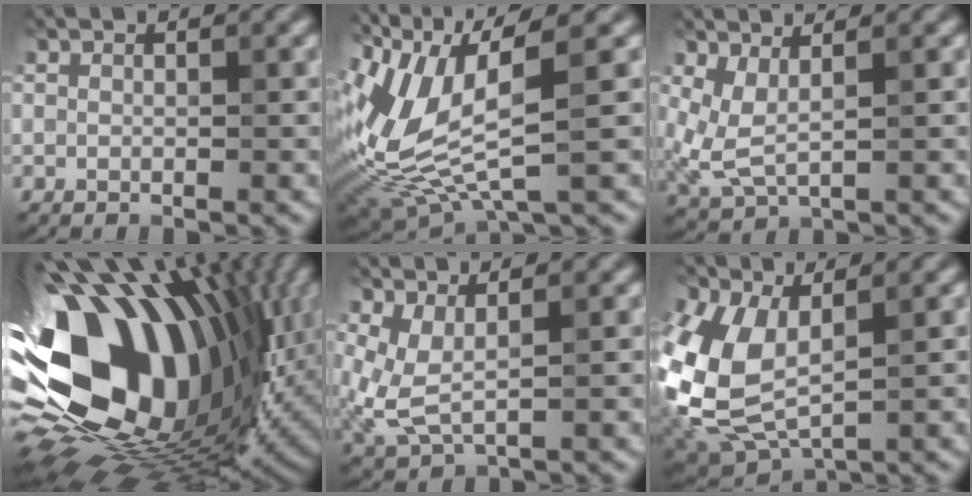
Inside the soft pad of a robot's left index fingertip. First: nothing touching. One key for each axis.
{"total": 7.9, "fx": 1.9, "fy": 2.7, "fz": 7.2, "tx": -0.165, "ty": -0.013, "tz": 0.041}
{"total": 2.9, "fx": 1.1, "fy": 1.2, "fz": 2.5, "tx": -0.064, "ty": -0.009, "tz": 0.025}
{"total": 19.6, "fx": 1.9, "fy": 13.1, "fz": 14.4, "tx": -0.286, "ty": -0.056, "tz": 0.054}
{"total": 3.3, "fx": 0.9, "fy": 1.5, "fz": 2.8, "tx": -0.074, "ty": -0.010, "tz": 0.021}
{"total": 8.5, "fx": 1.1, "fy": 4.9, "fz": 6.8, "tx": -0.172, "ty": -0.011, "tz": 0.021}